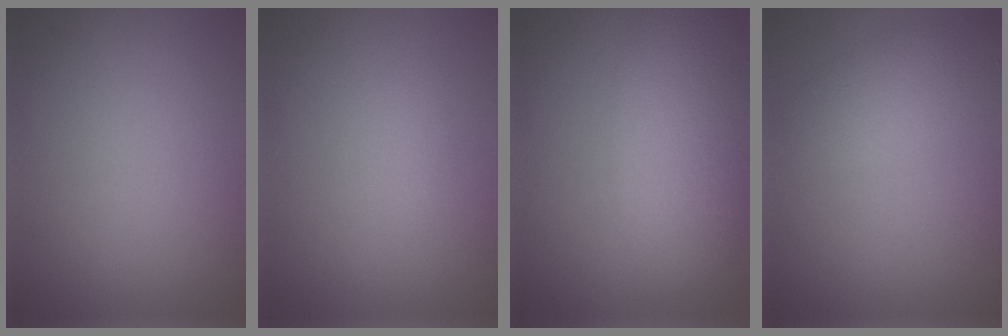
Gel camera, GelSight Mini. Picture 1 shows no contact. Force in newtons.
{"total": 0.6, "press": 0.6, "slide": 0.1}
{"total": 7.2, "press": 7.2, "slide": 0.7}
{"total": 2.6, "press": 2.6, "slide": 0.2}